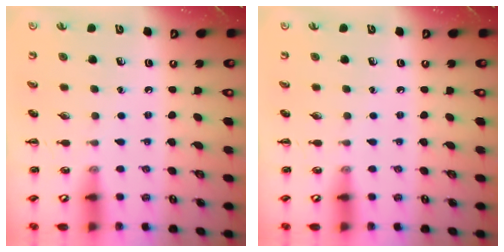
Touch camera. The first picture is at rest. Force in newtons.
{"total": 0.0}